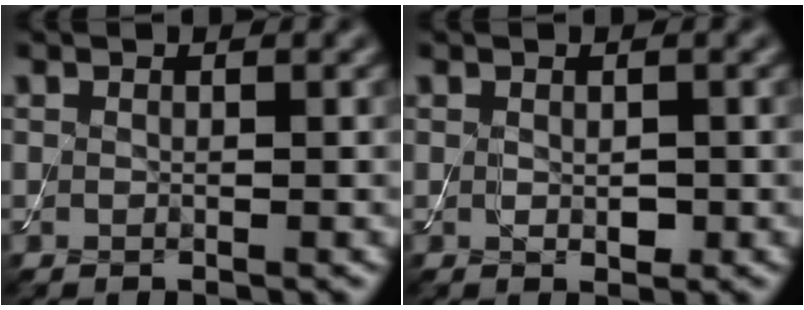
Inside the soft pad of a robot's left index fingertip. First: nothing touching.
{"total": 1.3, "force": [-0.1, 0.8, 1.0], "torque": [-0.018, -0.004, 0.002]}